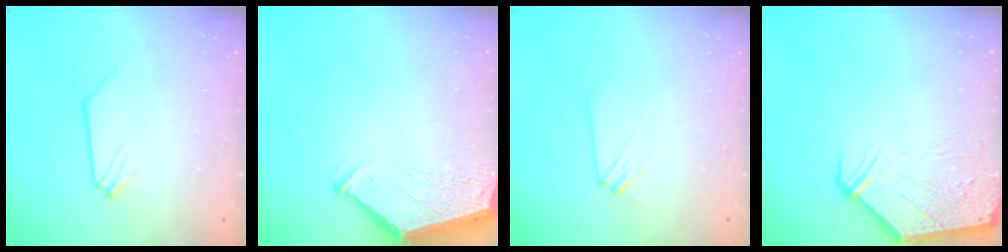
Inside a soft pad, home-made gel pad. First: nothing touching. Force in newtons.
{"total": 3.8, "press": 3.7, "slide": 0.6}
{"total": 2.8, "press": 2.8, "slide": 0.6}
{"total": 11.3, "press": 11.1, "slide": 1.7}